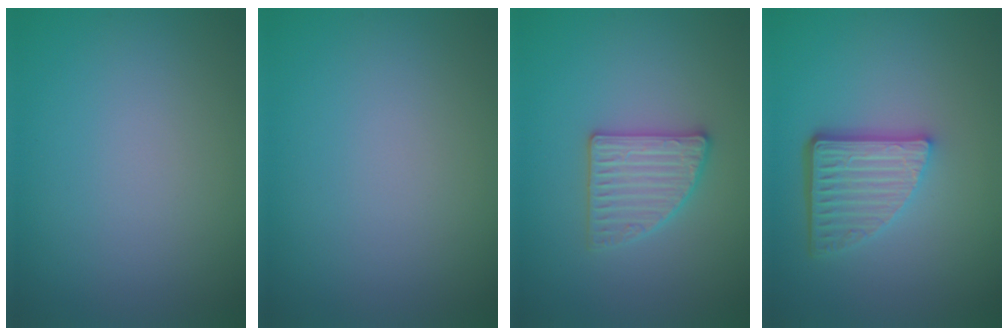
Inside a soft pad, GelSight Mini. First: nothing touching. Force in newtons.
{"total": 0.0}
{"total": 3.0, "press": 3.0, "slide": 0.6}
{"total": 5.0, "press": 3.5, "slide": 3.6}